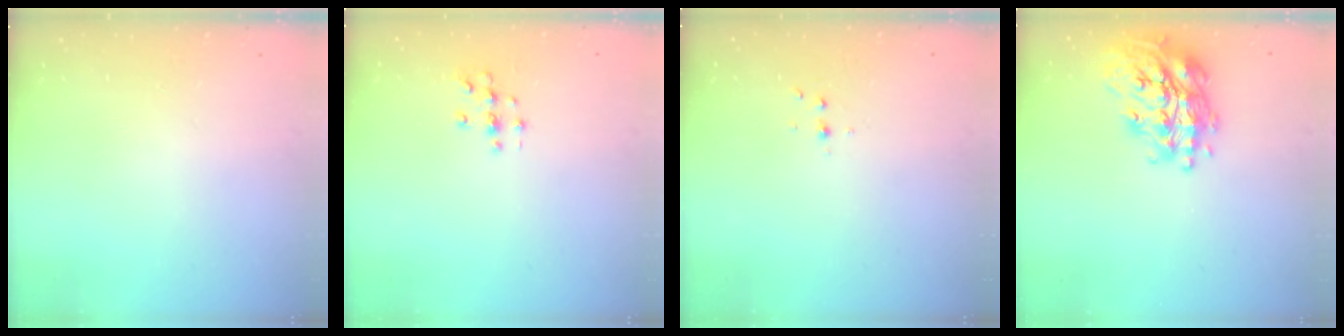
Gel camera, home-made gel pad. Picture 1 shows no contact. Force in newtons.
{"total": 3.4, "press": 3.4, "slide": 0.4}
{"total": 4.0, "press": 3.6, "slide": 1.8}
{"total": 21.0, "press": 20.9, "slide": 1.5}